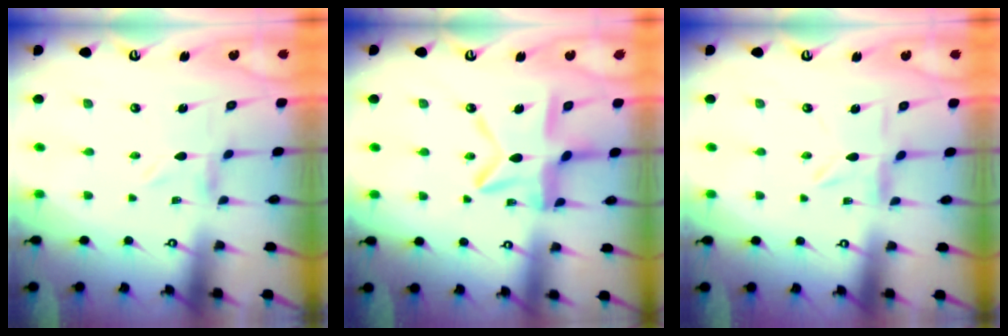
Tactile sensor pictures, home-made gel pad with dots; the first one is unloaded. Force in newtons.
{"total": 13.5, "press": 13.4, "slide": 1.2}
{"total": 2.7, "press": 2.7, "slide": 0.4}